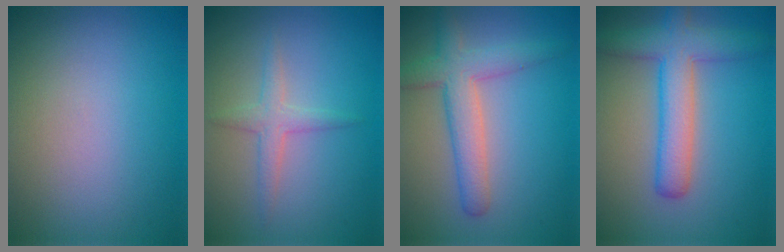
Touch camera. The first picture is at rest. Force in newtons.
{"total": 1.9, "press": 1.9, "slide": 0.1}
{"total": 4.3, "press": 4.3, "slide": 0.2}
{"total": 5.6, "press": 5.6, "slide": 0.1}